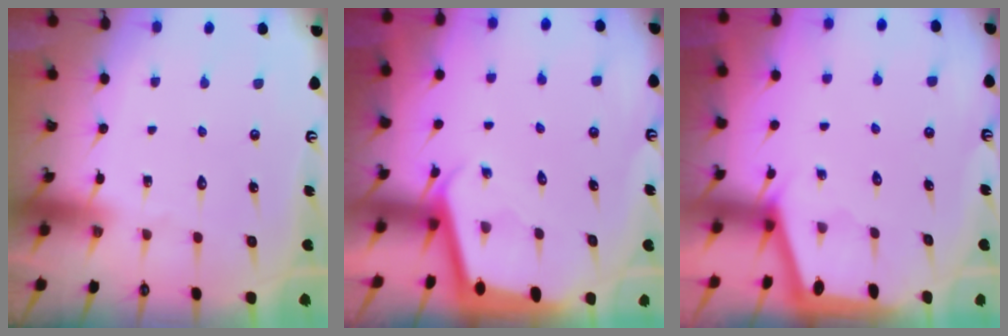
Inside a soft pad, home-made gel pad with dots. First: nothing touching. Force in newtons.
{"total": 1.9, "press": 1.9, "slide": 0.1}
{"total": 1.8, "press": 1.8, "slide": 0.3}